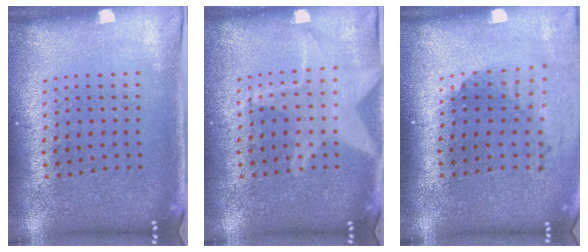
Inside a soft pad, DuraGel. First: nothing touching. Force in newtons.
{"total": 2.8, "press": 2.8, "slide": 0.3}
{"total": 2.0, "press": 1.5, "slide": 1.4}